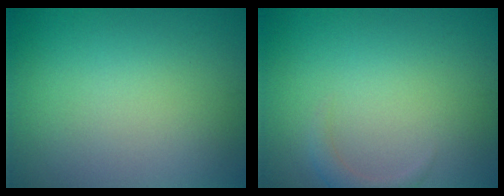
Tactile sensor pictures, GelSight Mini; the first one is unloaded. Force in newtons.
{"total": 1.3, "press": 1.3, "slide": 0.1}